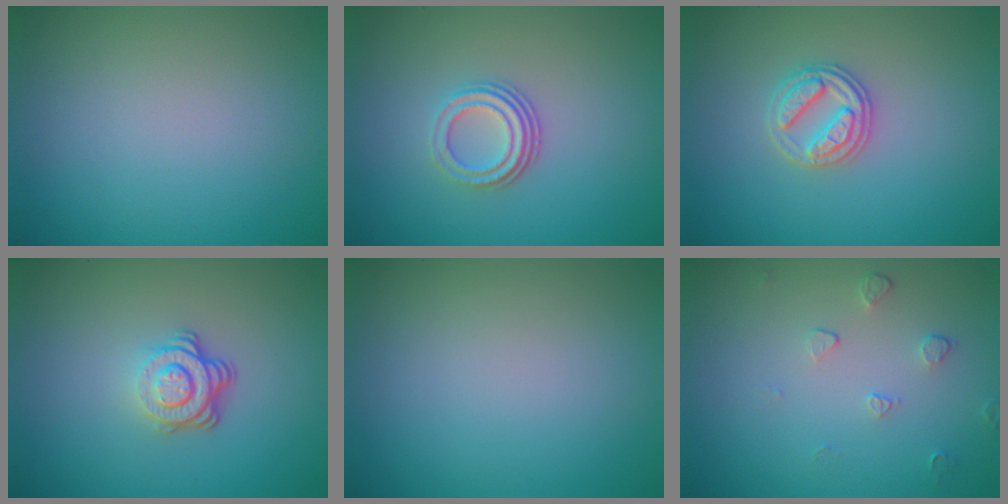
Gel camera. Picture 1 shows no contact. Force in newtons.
{"total": 3.0, "press": 2.1, "slide": 2.1}
{"total": 2.7, "press": 2.7, "slide": 0.5}
{"total": 3.9, "press": 2.7, "slide": 2.8}
{"total": 0.0}
{"total": 1.1, "press": 0.7, "slide": 0.9}